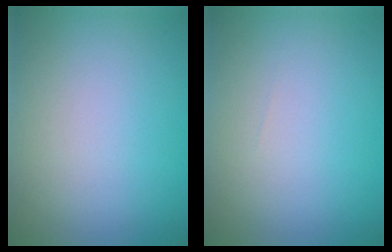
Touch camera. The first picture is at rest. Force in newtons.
{"total": 0.0}